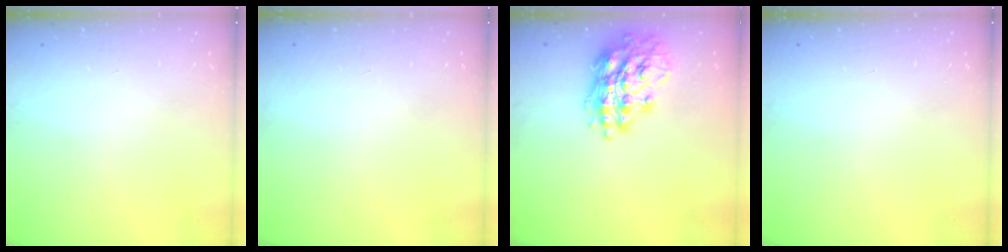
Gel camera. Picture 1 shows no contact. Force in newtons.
{"total": 0.0}
{"total": 17.4, "press": 17.4, "slide": 1.4}
{"total": 0.0}